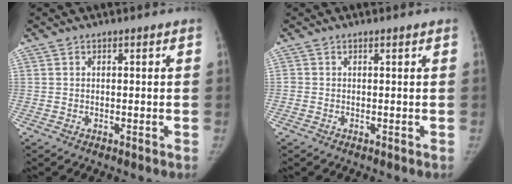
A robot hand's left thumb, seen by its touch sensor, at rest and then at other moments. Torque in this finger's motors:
{"motor_torque": [0.08, 0.00, -0.32, 0.18, -0.01]}